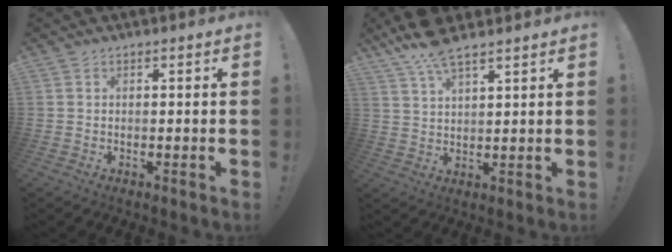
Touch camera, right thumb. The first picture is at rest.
{"total": 8.6, "force": [6.4, 2.5, 5.1], "torque": [-0.097, -0.026, 0.121]}